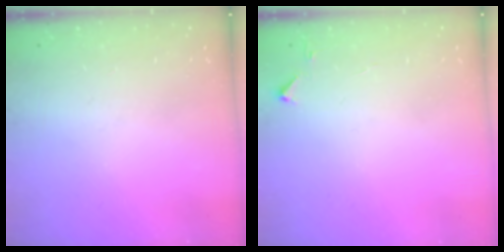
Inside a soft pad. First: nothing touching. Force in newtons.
{"total": 2.8, "press": 2.8, "slide": 0.4}